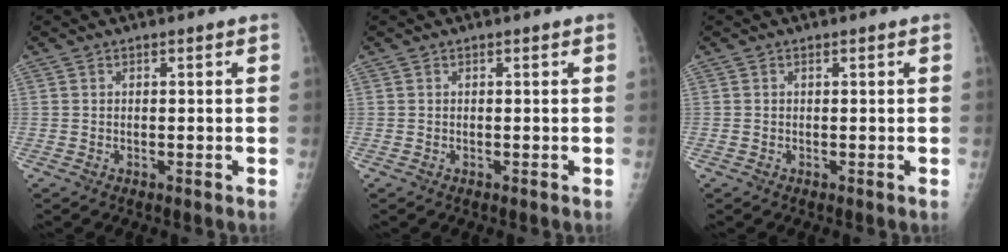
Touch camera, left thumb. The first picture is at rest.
{"total": 0.0}
{"total": 0.0}